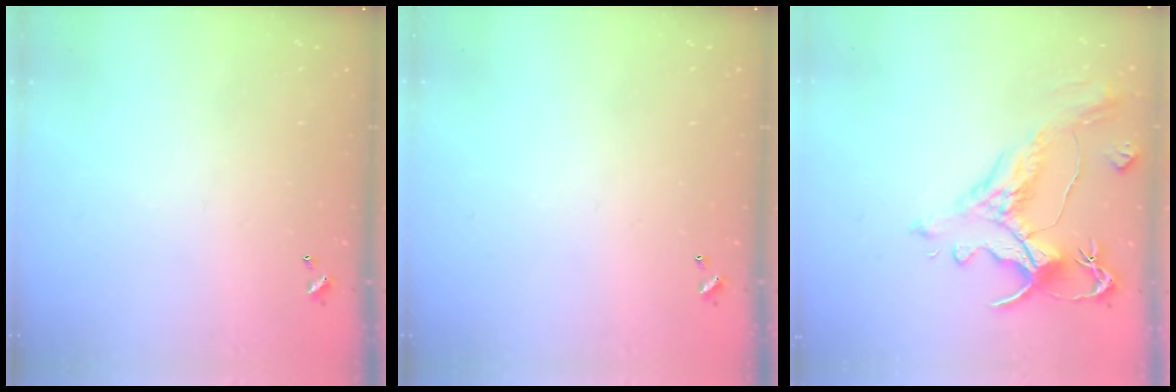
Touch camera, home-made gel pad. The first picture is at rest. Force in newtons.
{"total": 0.0}
{"total": 1.6, "press": 0.8, "slide": 1.4}